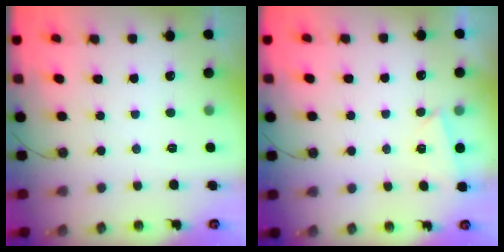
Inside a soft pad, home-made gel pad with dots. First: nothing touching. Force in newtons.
{"total": 2.5, "press": 1.6, "slide": 1.9}